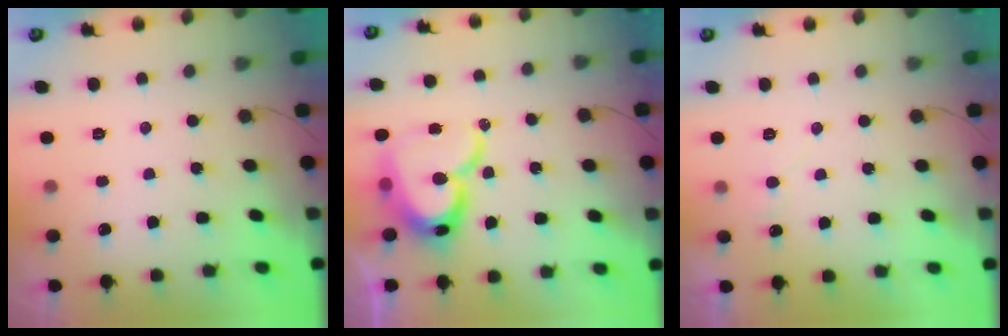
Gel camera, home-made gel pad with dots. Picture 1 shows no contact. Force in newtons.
{"total": 19.5, "press": 19.4, "slide": 2.0}
{"total": 6.3, "press": 6.3, "slide": 0.5}